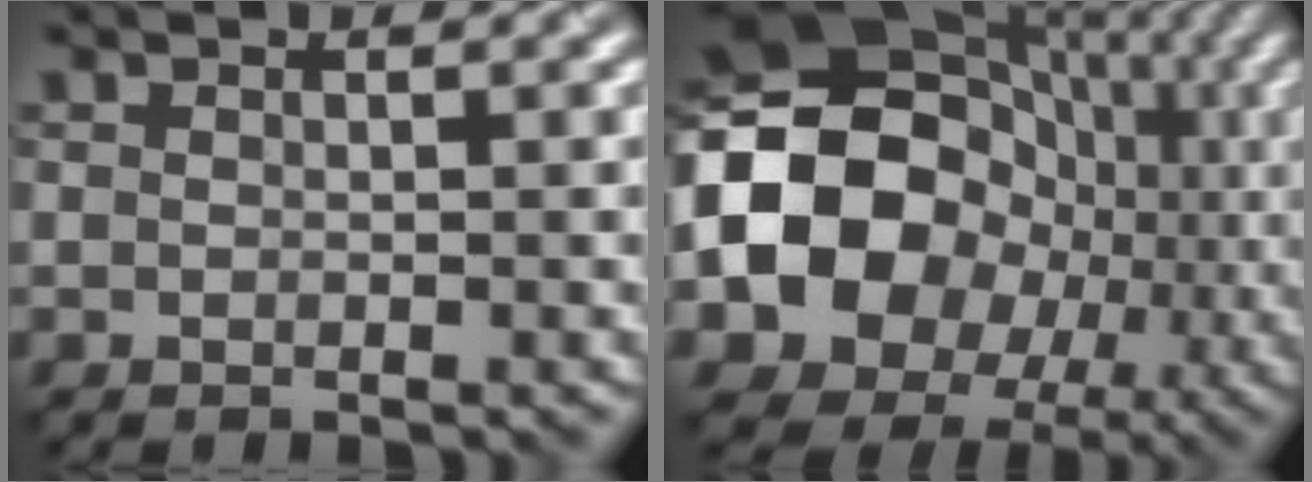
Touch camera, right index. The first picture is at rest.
{"total": 16.3, "force": [-1.1, 13.3, 9.4], "torque": [-0.164, -0.009, -0.027]}